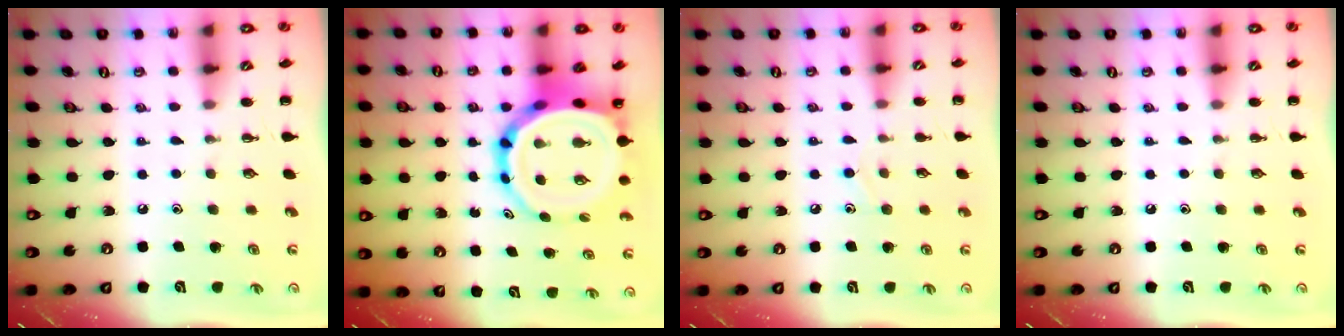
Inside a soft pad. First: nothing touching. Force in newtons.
{"total": 14.2, "press": 13.5, "slide": 4.4}
{"total": 6.3, "press": 5.9, "slide": 2.2}
{"total": 0.0}